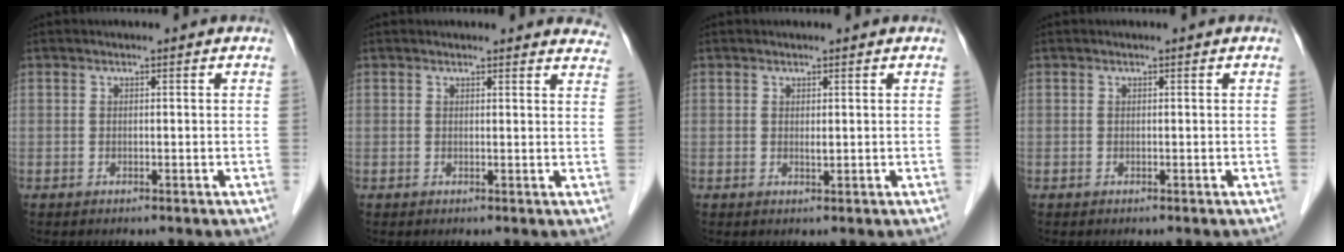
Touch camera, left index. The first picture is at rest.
{"total": 7.8, "force": [7.5, 1.8, 0.9], "torque": [0.024, -0.010, 0.048]}
{"total": 0.7, "force": [0.3, 0.2, 0.6], "torque": [-0.013, -0.003, 0.003]}
{"total": 0.0}